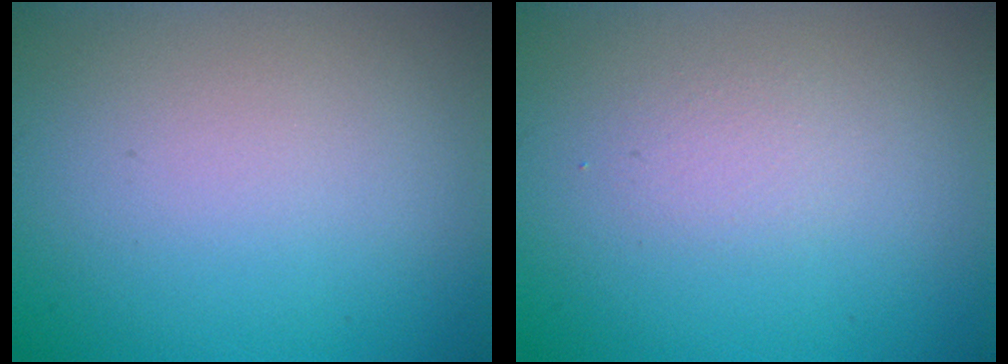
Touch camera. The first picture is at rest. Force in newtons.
{"total": 1.1, "press": 1.1, "slide": 0.0}